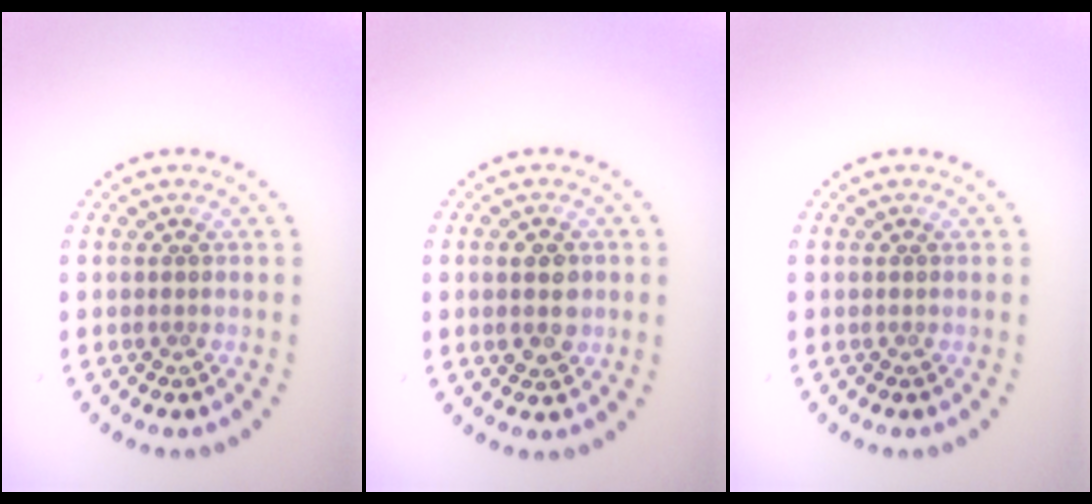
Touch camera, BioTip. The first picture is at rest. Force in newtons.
{"total": 2.9, "press": 2.9, "slide": 0.1}
{"total": 0.0}